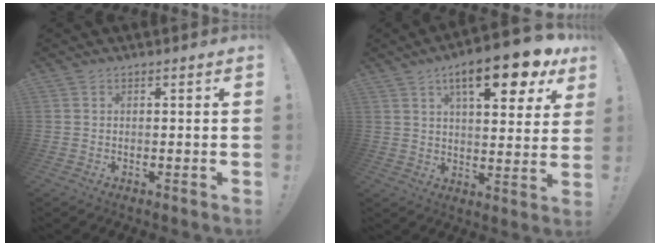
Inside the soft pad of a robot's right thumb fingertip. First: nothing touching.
{"total": 16.2, "force": [8.5, 4.7, 12.9], "torque": [-0.187, -0.043, 0.127]}